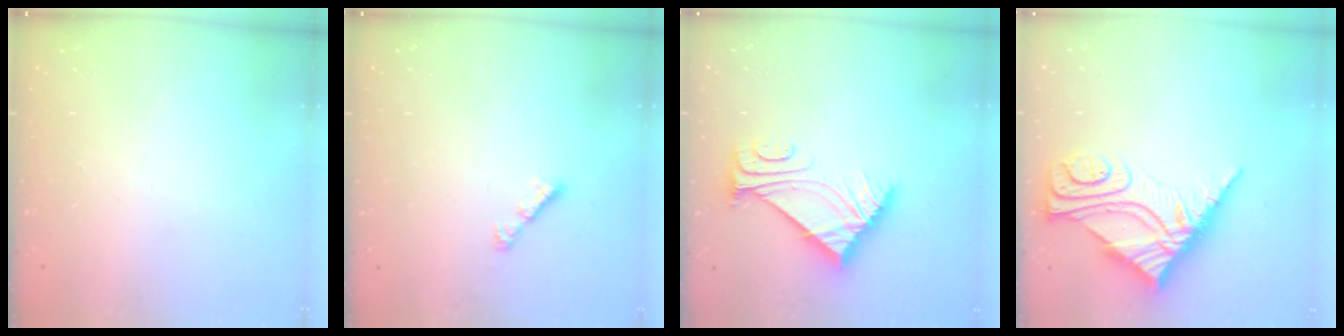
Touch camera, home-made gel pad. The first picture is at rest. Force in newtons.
{"total": 2.8, "press": 2.8, "slide": 0.7}
{"total": 9.8, "press": 9.7, "slide": 0.9}
{"total": 11.3, "press": 11.2, "slide": 1.1}